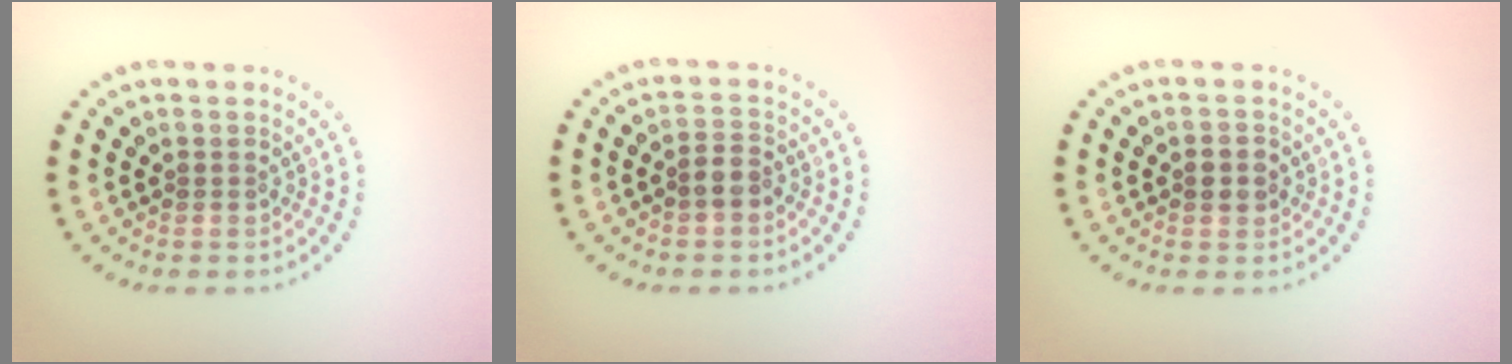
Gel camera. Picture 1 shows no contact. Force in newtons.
{"total": 1.9, "press": 1.7, "slide": 0.8}
{"total": 1.6, "press": 1.6, "slide": 0.1}